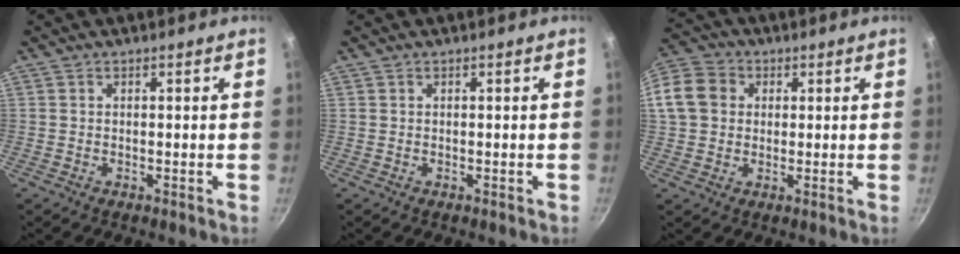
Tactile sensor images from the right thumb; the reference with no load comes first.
{"total": 0.0}
{"total": 11.7, "force": [2.0, 9.9, 5.8], "torque": [-0.107, 0.023, 0.022]}